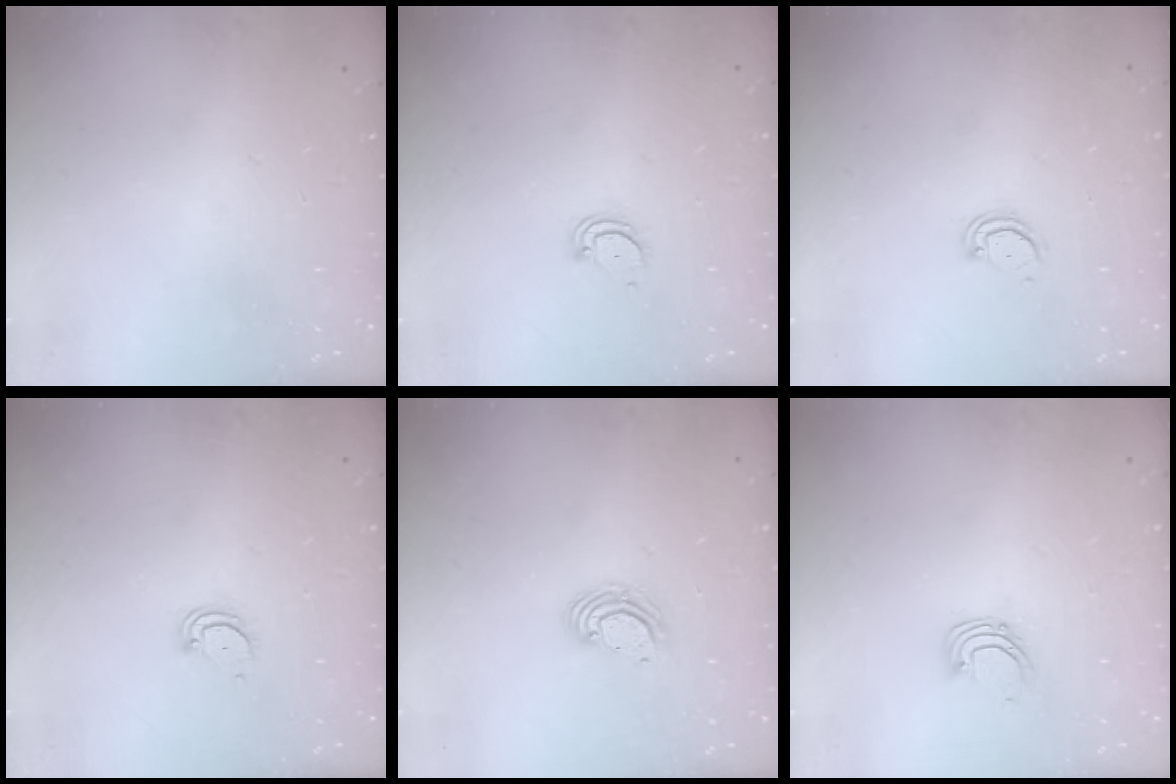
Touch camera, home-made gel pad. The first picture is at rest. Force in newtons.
{"total": 2.7, "press": 2.7, "slide": 0.2}
{"total": 2.9, "press": 2.9, "slide": 0.2}
{"total": 2.7, "press": 2.7, "slide": 0.2}
{"total": 3.6, "press": 3.6, "slide": 0.2}
{"total": 2.9, "press": 2.9, "slide": 0.3}